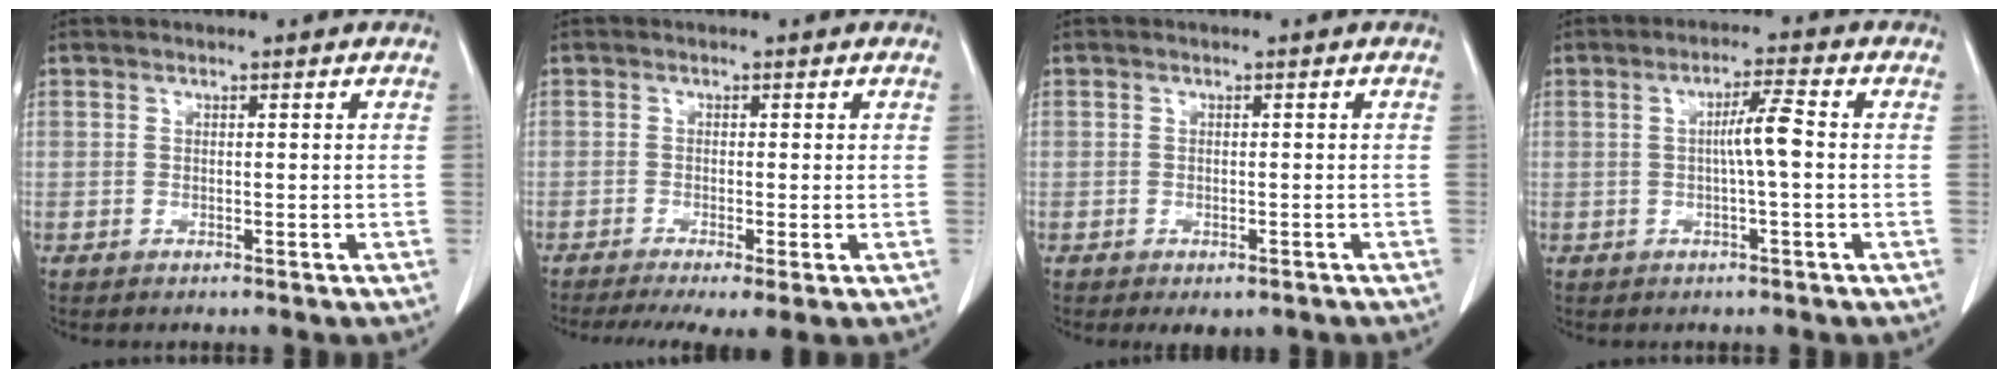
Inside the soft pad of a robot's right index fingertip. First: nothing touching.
{"total": 6.4, "force": [-4.0, 1.3, 4.8], "torque": [-0.078, -0.015, -0.067]}
{"total": 3.5, "force": [-2.4, 2.1, 1.3], "torque": [-0.006, 0.001, -0.025]}
{"total": 4.3, "force": [0.0, 0.1, 4.3], "torque": [-0.074, 0.010, 0.000]}